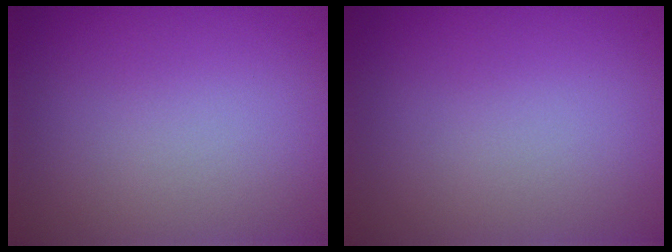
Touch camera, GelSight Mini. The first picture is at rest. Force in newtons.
{"total": 0.0}